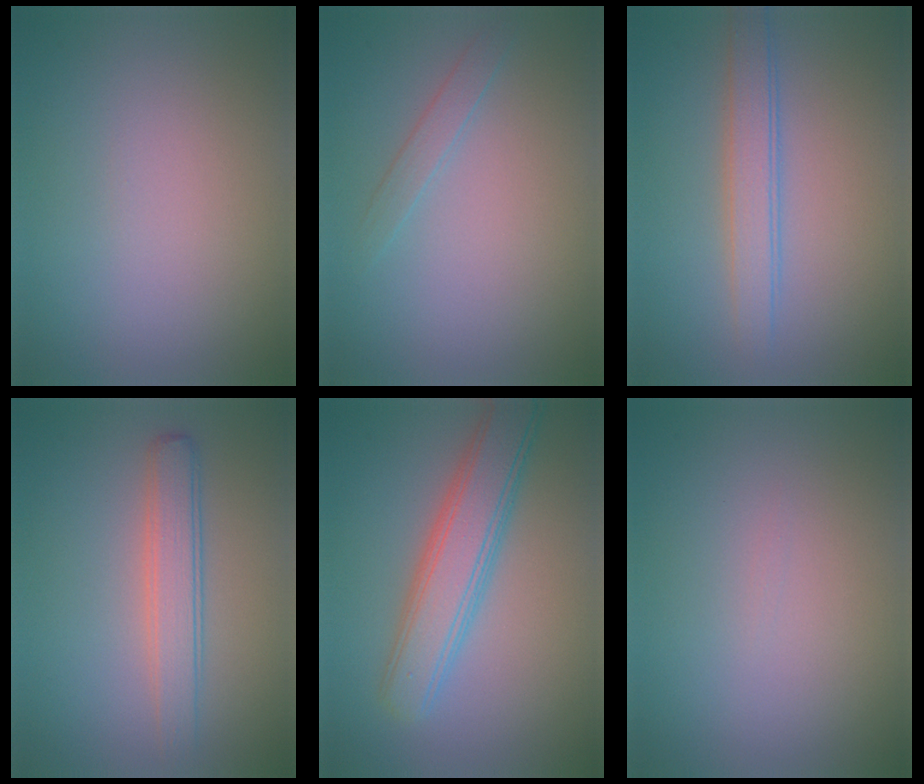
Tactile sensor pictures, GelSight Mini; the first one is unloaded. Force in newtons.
{"total": 1.3, "press": 1.3, "slide": 0.0}
{"total": 3.0, "press": 2.9, "slide": 0.2}
{"total": 3.3, "press": 3.2, "slide": 0.3}
{"total": 5.6, "press": 5.6, "slide": 0.1}
{"total": 0.0}